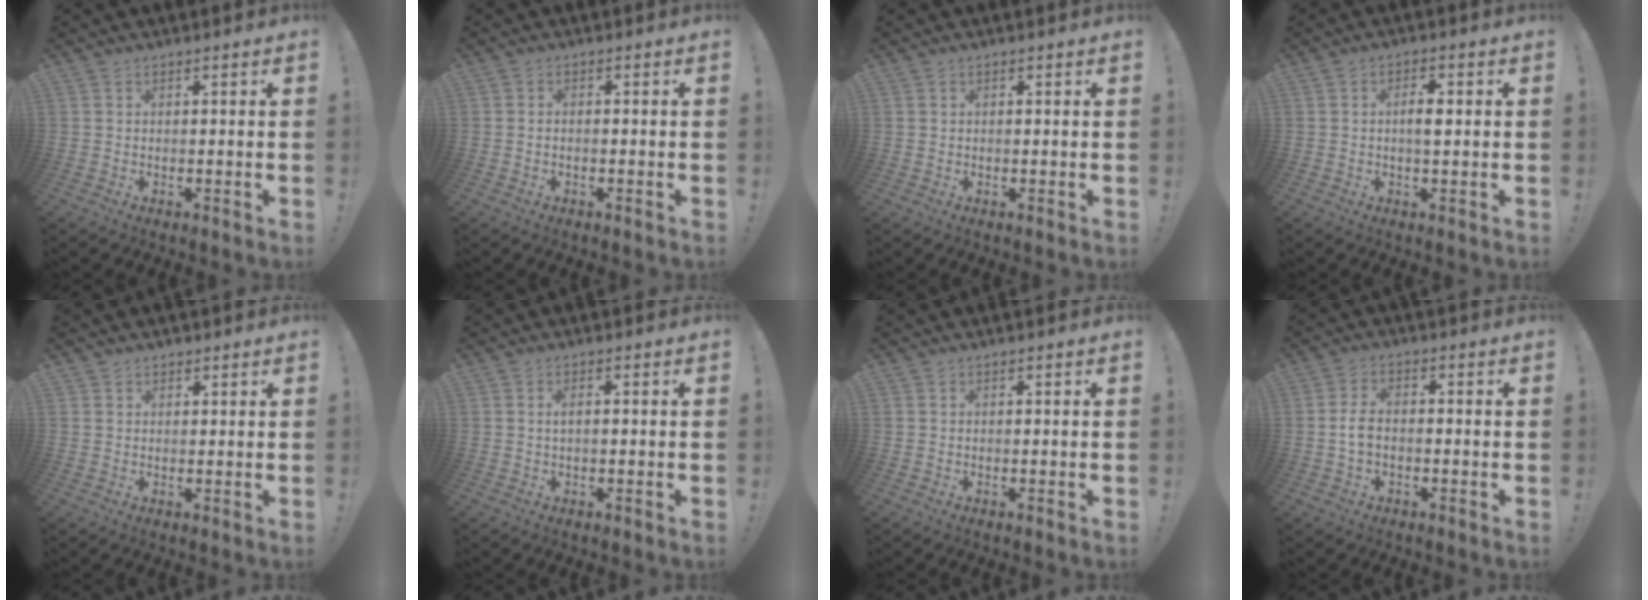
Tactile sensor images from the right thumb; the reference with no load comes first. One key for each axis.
{"total": 0.7, "fx": -0.4, "fy": 0.3, "fz": 0.4, "tx": -0.014, "ty": 0.003, "tz": -0.007}
{"total": 1.0, "fx": 0.5, "fy": 0.8, "fz": -0.1, "tx": 0.005, "ty": 0.000, "tz": 0.008}
{"total": 4.0, "fx": 0.2, "fy": 1.5, "fz": 3.7, "tx": -0.055, "ty": 0.001, "tz": -0.001}
{"total": 1.2, "fx": 0.8, "fy": 0.9, "fz": -0.1, "tx": 0.009, "ty": -0.005, "tz": 0.013}
{"total": 1.8, "fx": 0.0, "fy": 0.3, "fz": 1.8, "tx": -0.032, "ty": 0.003, "tz": -0.001}
{"total": 0.0}
{"total": 4.9, "fx": -1.0, "fy": 2.8, "fz": 3.9, "tx": -0.084, "ty": 0.008, "tz": -0.017}